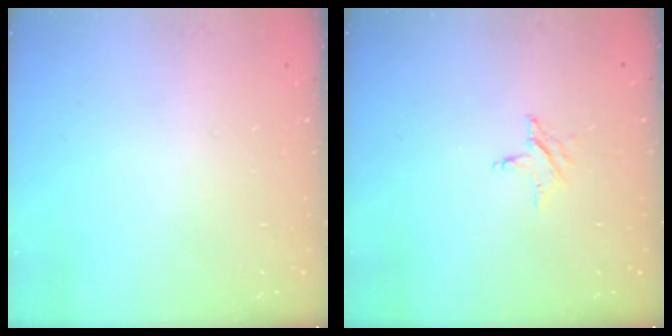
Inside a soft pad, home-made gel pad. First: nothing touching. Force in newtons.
{"total": 2.8, "press": 2.8, "slide": 0.3}